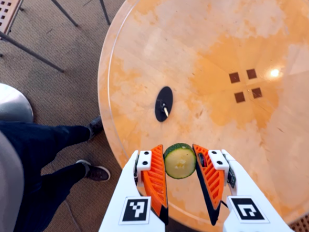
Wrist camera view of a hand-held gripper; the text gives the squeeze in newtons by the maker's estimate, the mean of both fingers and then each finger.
{"total": 9.0, "left": 8.7, "right": 9.2}